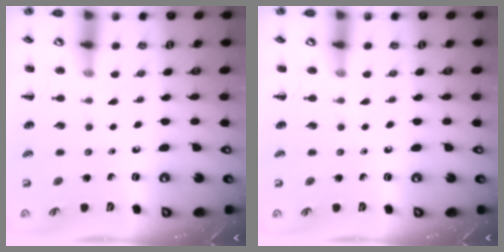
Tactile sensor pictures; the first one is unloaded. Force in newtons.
{"total": 0.7, "press": 0.6, "slide": 0.4}